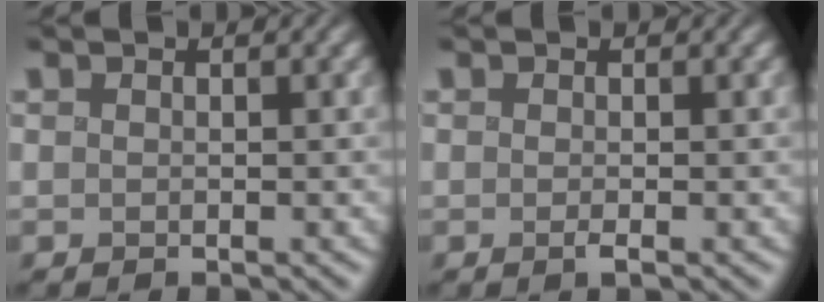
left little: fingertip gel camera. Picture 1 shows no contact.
{"total": 0.6, "force": [-0.2, 0.1, 0.5], "torque": [-0.010, -0.003, -0.003]}